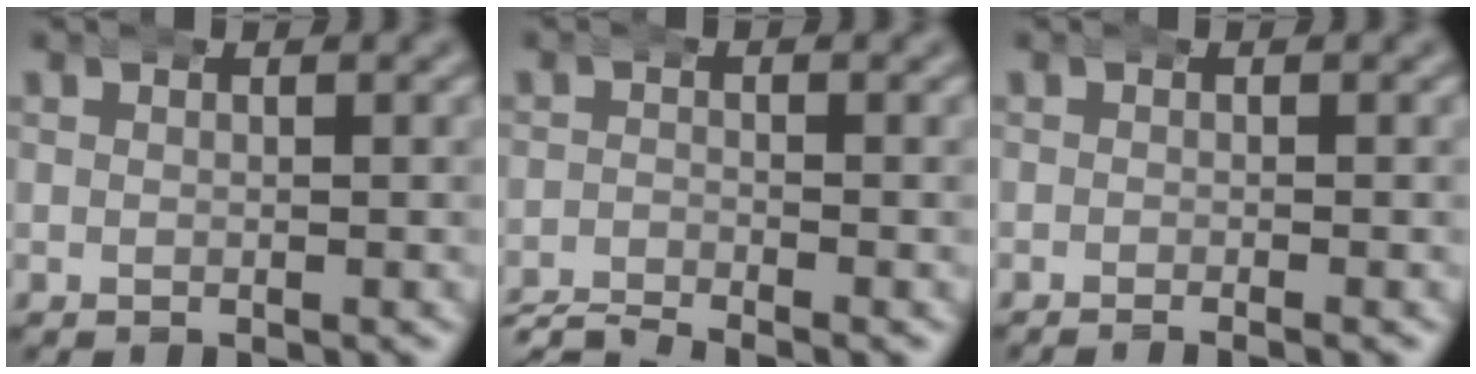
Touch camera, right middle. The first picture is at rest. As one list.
[{"total": 4.1, "force": [-3.9, 0.9, 0.9], "torque": [-0.017, -0.015, -0.064]}, {"total": 1.6, "force": [-1.4, 0.0, 0.6], "torque": [-0.004, -0.001, -0.026]}]